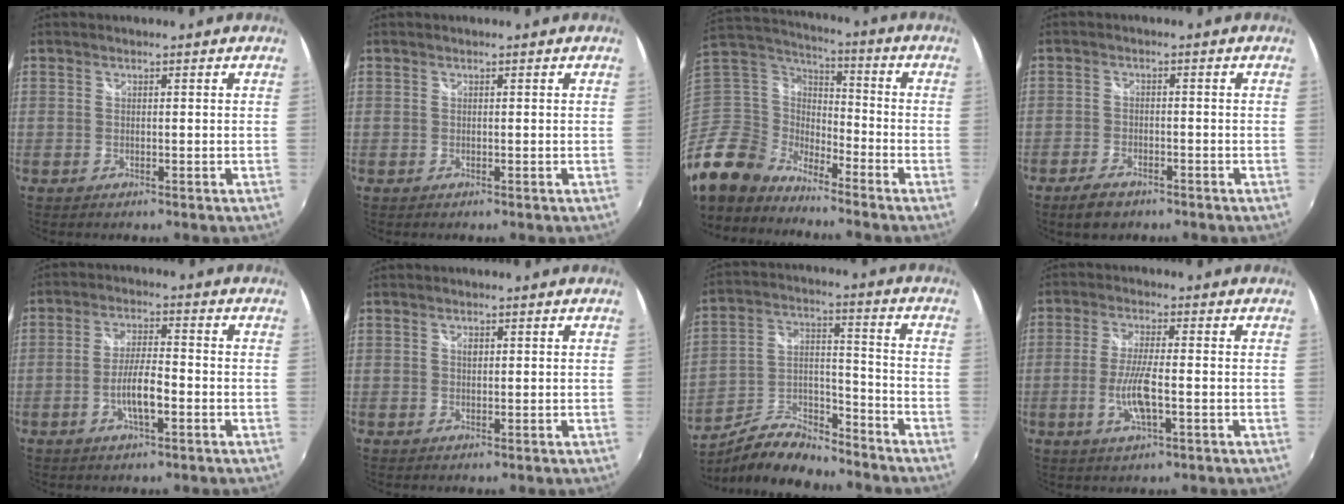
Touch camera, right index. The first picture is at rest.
{"total": 0.0}
{"total": 13.3, "force": [-11.0, 7.1, 2.2], "torque": [-0.084, 0.027, -0.231]}
{"total": 5.1, "force": [-3.8, 2.5, 2.3], "torque": [-0.063, 0.000, -0.064]}
{"total": 6.2, "force": [-2.4, 1.5, 5.6], "torque": [-0.108, 0.000, -0.041]}
{"total": 0.9, "force": [0.3, 0.6, 0.6], "torque": [-0.009, 0.002, 0.003]}
{"total": 13.5, "force": [-10.7, 4.9, 6.6], "torque": [-0.136, 0.015, -0.188]}
{"total": 7.1, "force": [-1.9, 1.4, 6.7], "torque": [-0.137, -0.008, -0.037]}